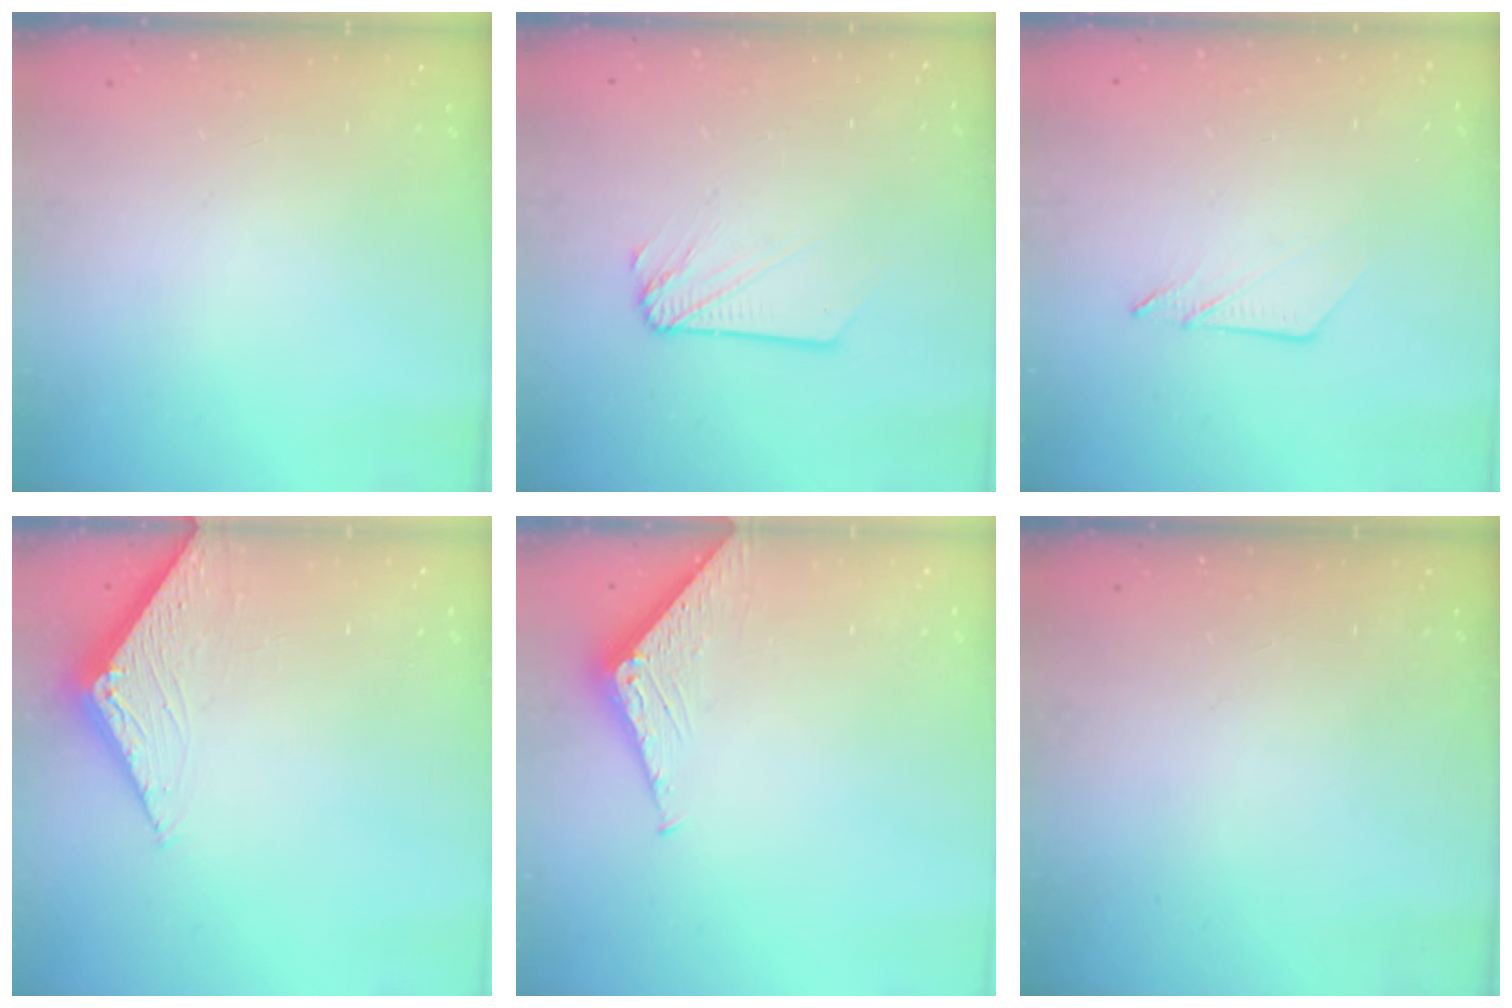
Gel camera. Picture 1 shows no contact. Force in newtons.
{"total": 2.1, "press": 2.1, "slide": 0.3}
{"total": 4.5, "press": 4.5, "slide": 0.1}
{"total": 2.8, "press": 2.8, "slide": 0.3}
{"total": 4.1, "press": 4.1, "slide": 0.4}
{"total": 0.0}